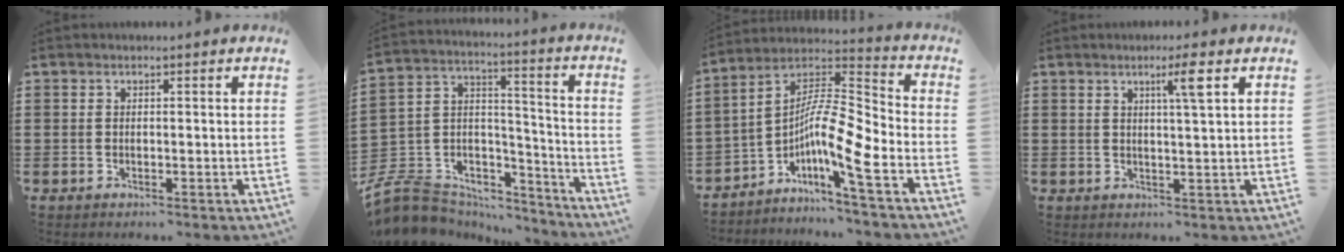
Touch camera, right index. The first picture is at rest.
{"total": 7.1, "force": [-5.2, 4.7, 1.2], "torque": [-0.047, -0.004, -0.097]}
{"total": 9.4, "force": [-3.6, 1.3, 8.6], "torque": [-0.181, -0.038, -0.080]}
{"total": 3.7, "force": [1.7, -0.3, 3.3], "torque": [-0.054, -0.011, 0.023]}